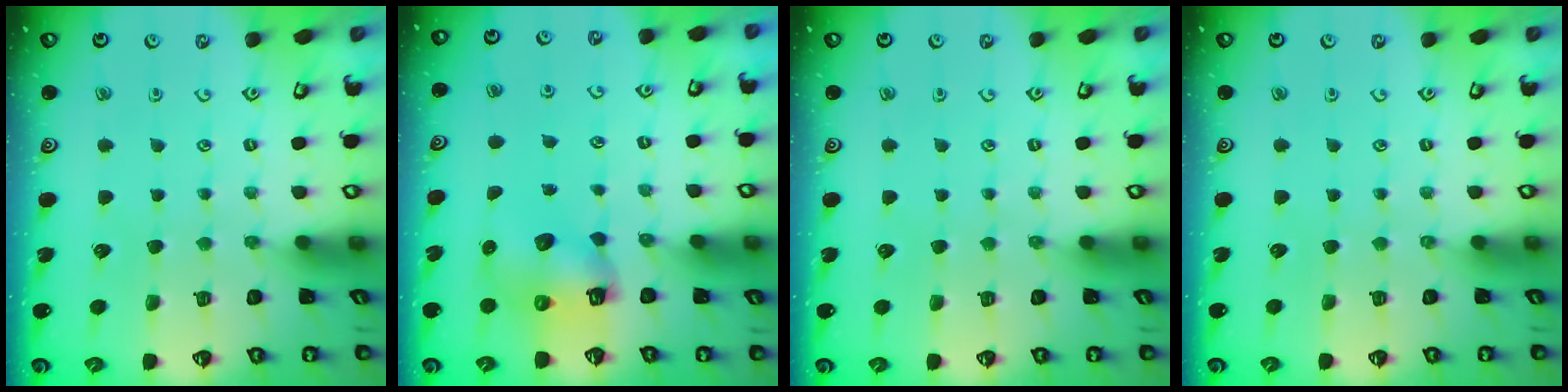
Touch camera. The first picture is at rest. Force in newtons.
{"total": 6.8, "press": 6.8, "slide": 0.9}
{"total": 0.0}
{"total": 0.0}